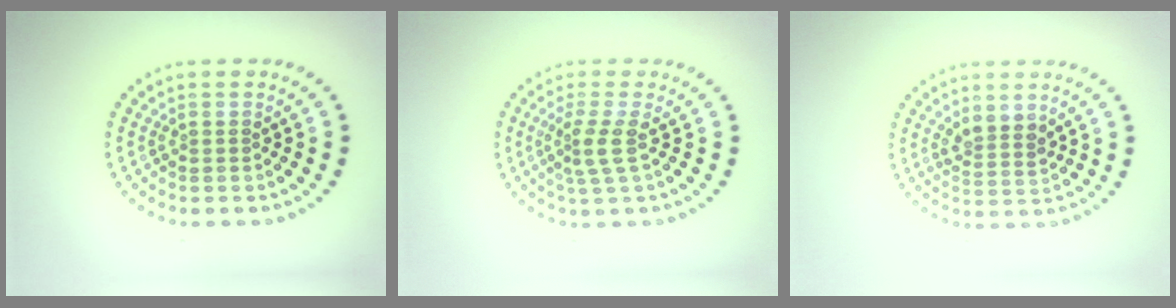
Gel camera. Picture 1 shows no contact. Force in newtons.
{"total": 2.3, "press": 1.7, "slide": 1.6}
{"total": 2.3, "press": 1.9, "slide": 1.4}